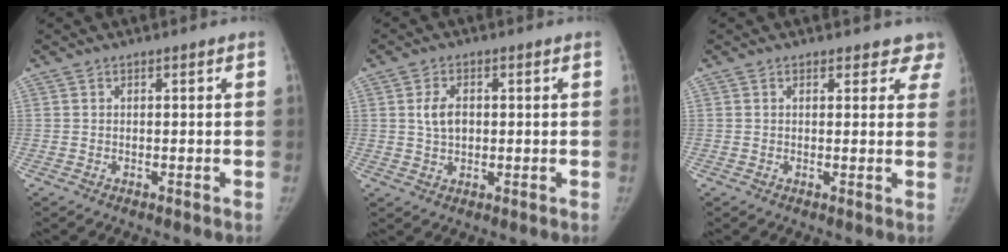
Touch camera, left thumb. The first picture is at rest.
{"total": 4.5, "force": [0.6, 3.1, 3.2], "torque": [-0.050, 0.002, 0.012]}
{"total": 5.2, "force": [4.4, 2.6, 0.9], "torque": [0.038, -0.013, 0.030]}